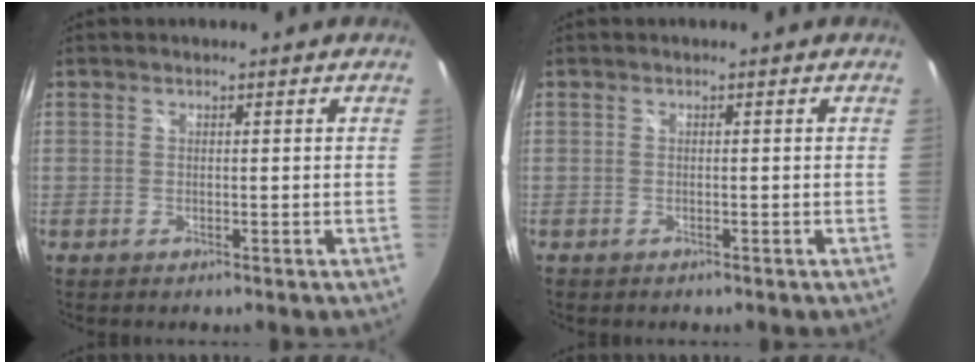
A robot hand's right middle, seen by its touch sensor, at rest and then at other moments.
{"total": 0.6, "force": [-0.4, 0.4, 0.1], "torque": [-0.004, -0.002, -0.008]}